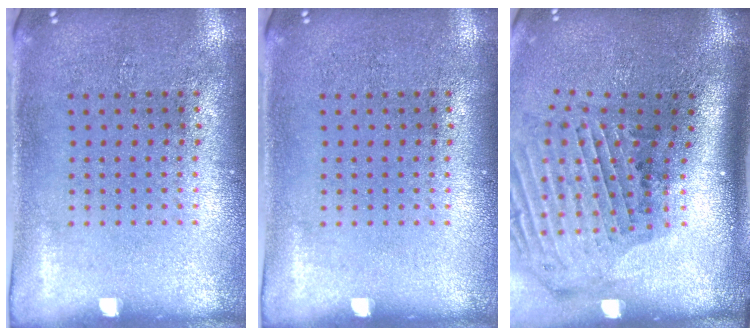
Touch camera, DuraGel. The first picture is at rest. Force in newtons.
{"total": 0.0}
{"total": 2.4, "press": 1.8, "slide": 1.6}